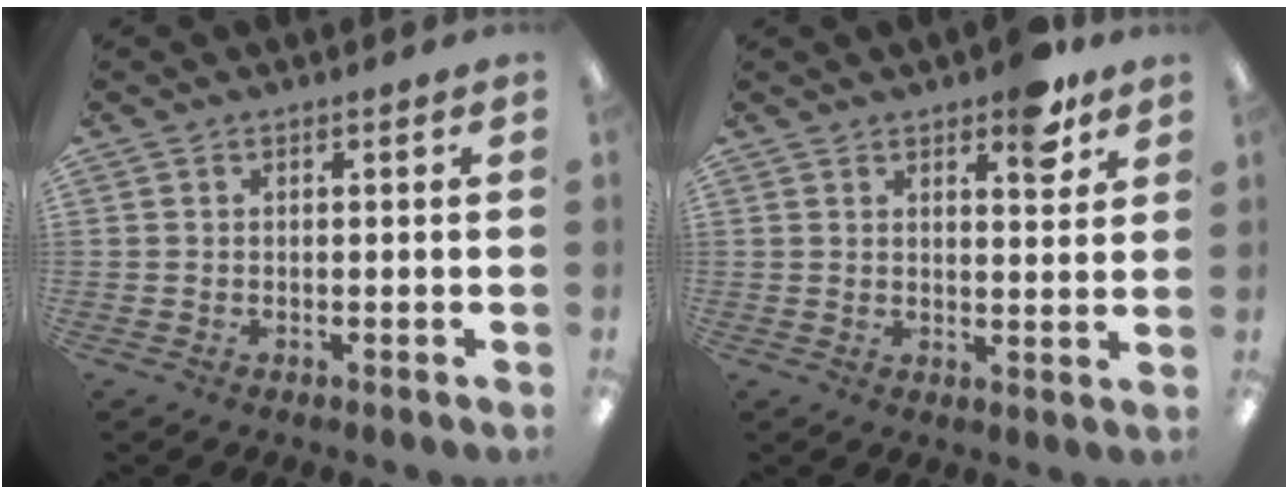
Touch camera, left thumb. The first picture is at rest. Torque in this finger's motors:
{"motor_torque": [0.22, -0.03, 0.53, -0.51, 0.06]}